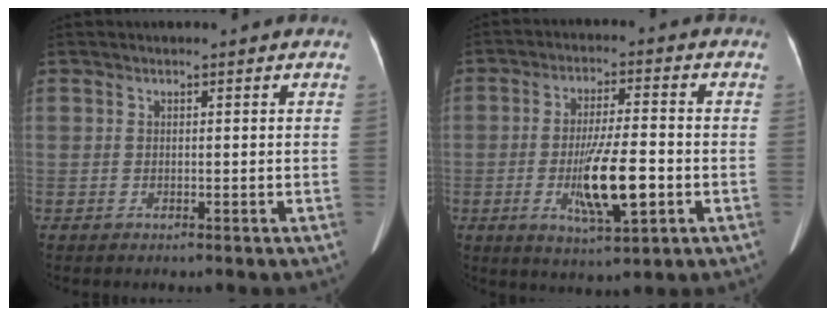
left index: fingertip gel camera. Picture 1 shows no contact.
{"total": 10.1, "force": [-3.0, 1.6, 9.5], "torque": [-0.177, -0.015, -0.047]}